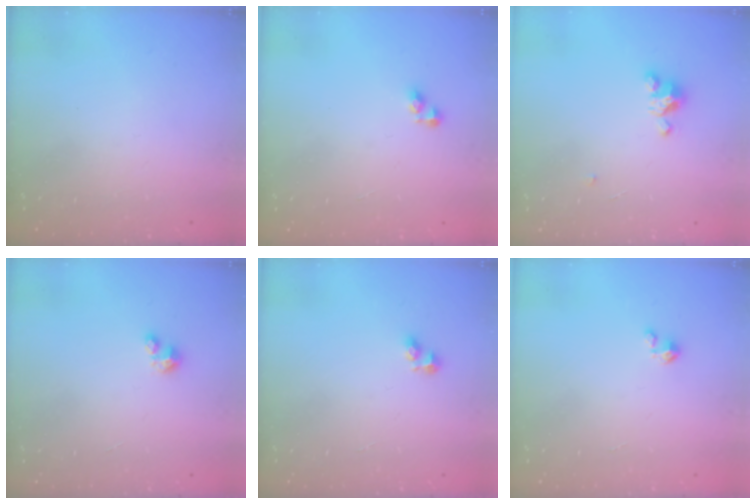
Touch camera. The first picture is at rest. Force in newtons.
{"total": 3.6, "press": 3.6, "slide": 0.5}
{"total": 3.8, "press": 3.8, "slide": 0.4}
{"total": 2.5, "press": 2.5, "slide": 0.3}
{"total": 2.5, "press": 2.5, "slide": 0.2}
{"total": 1.5, "press": 1.5, "slide": 0.1}